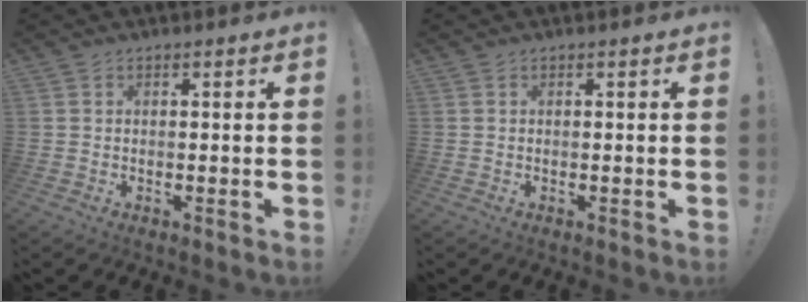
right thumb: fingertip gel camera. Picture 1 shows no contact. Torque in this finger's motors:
{"motor_torque": [0.00, 0.00, -0.03, 0.01, 0.01]}